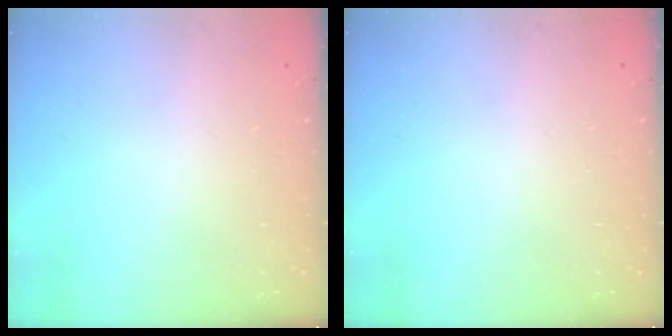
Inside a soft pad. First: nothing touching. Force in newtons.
{"total": 0.0}